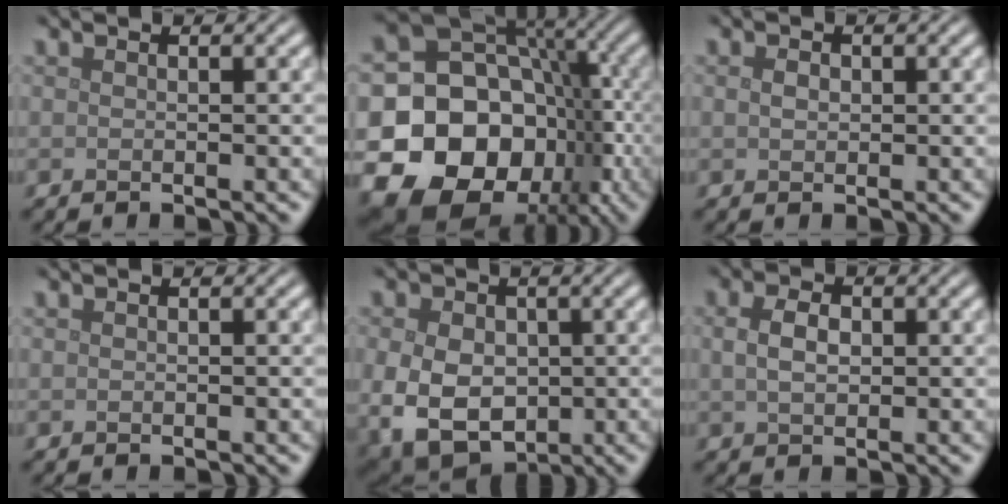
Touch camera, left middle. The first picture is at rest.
{"total": 20.8, "force": [-6.9, 16.9, 10.0], "torque": [-0.160, -0.028, -0.126]}
{"total": 1.0, "force": [0.1, 0.8, 0.6], "torque": [-0.014, 0.001, 0.002]}
{"total": 0.0}
{"total": 8.3, "force": [-1.1, 6.1, 5.5], "torque": [-0.112, -0.021, -0.016]}
{"total": 2.5, "force": [0.4, 1.6, 1.9], "torque": [-0.042, 0.004, 0.007]}